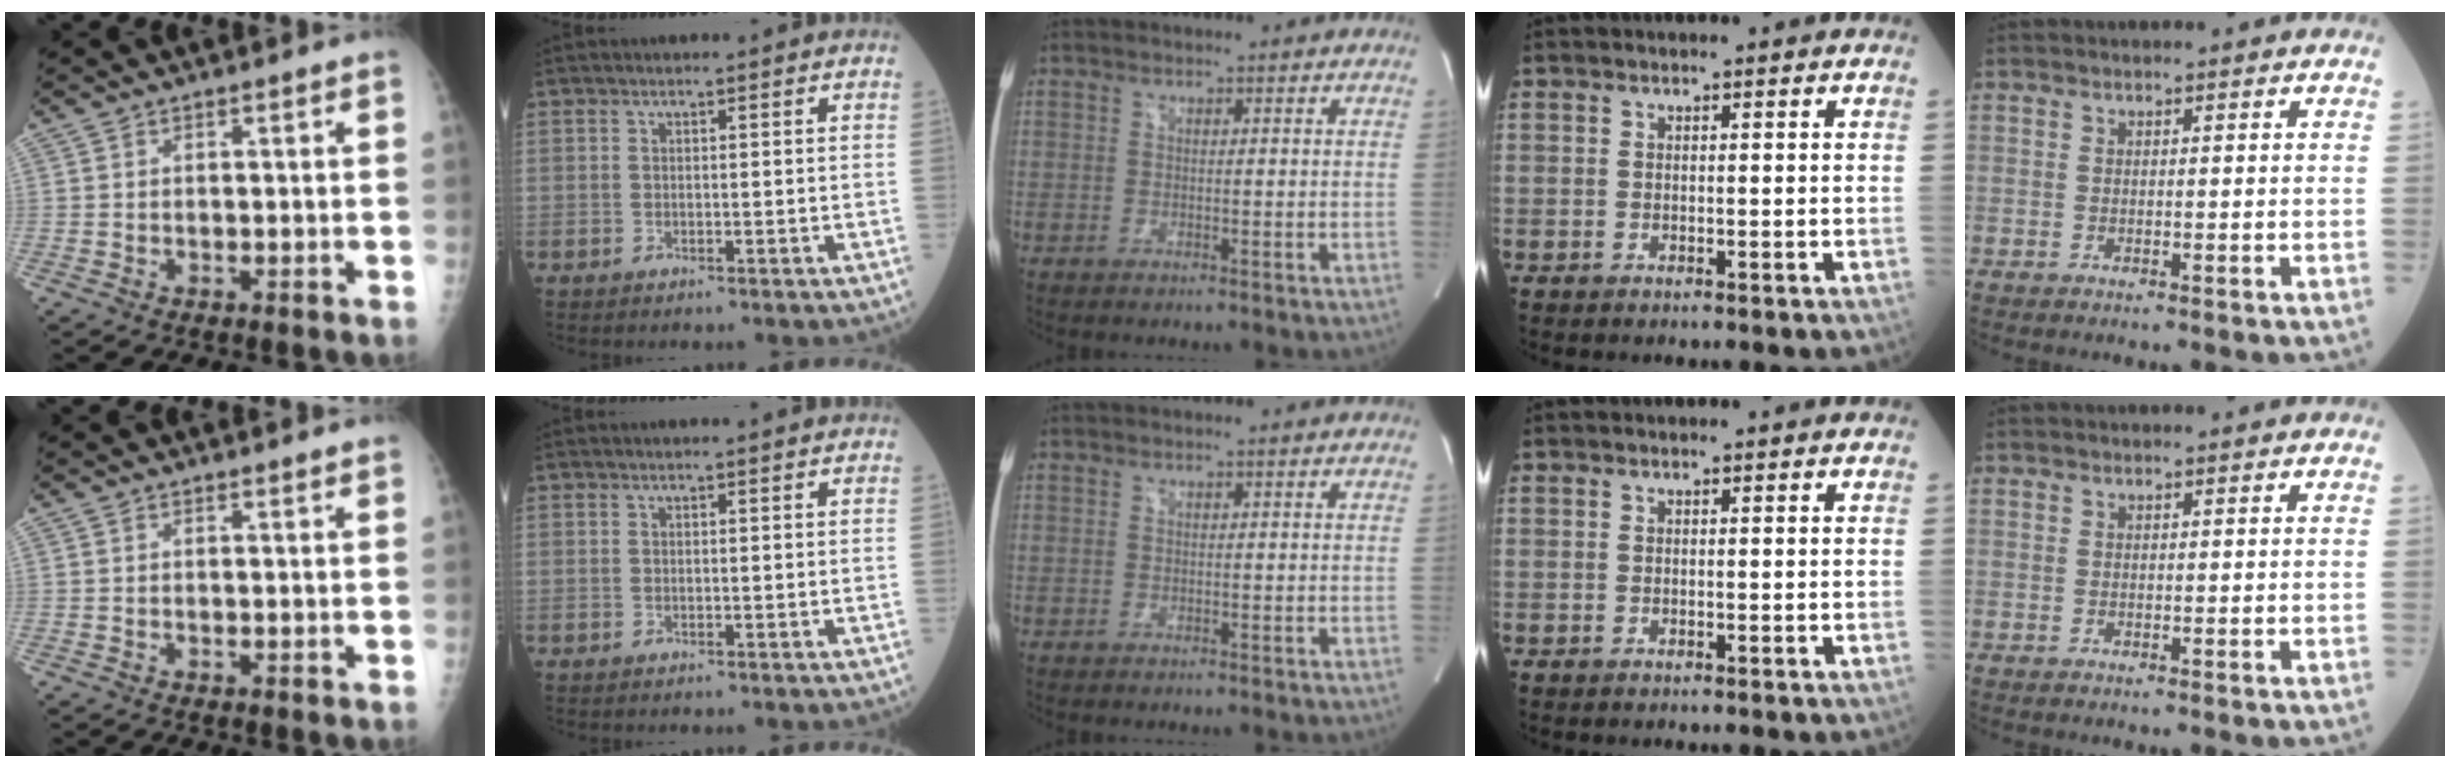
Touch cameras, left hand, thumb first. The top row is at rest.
{"thumb": {"total": 1.4, "force": [1.4, 0.0, 0.3], "torque": [-0.002, -0.006, 0.016]}, "index": {"total": 2.1, "force": [1.9, -0.1, 0.7], "torque": [-0.008, 0.013, 0.026]}}